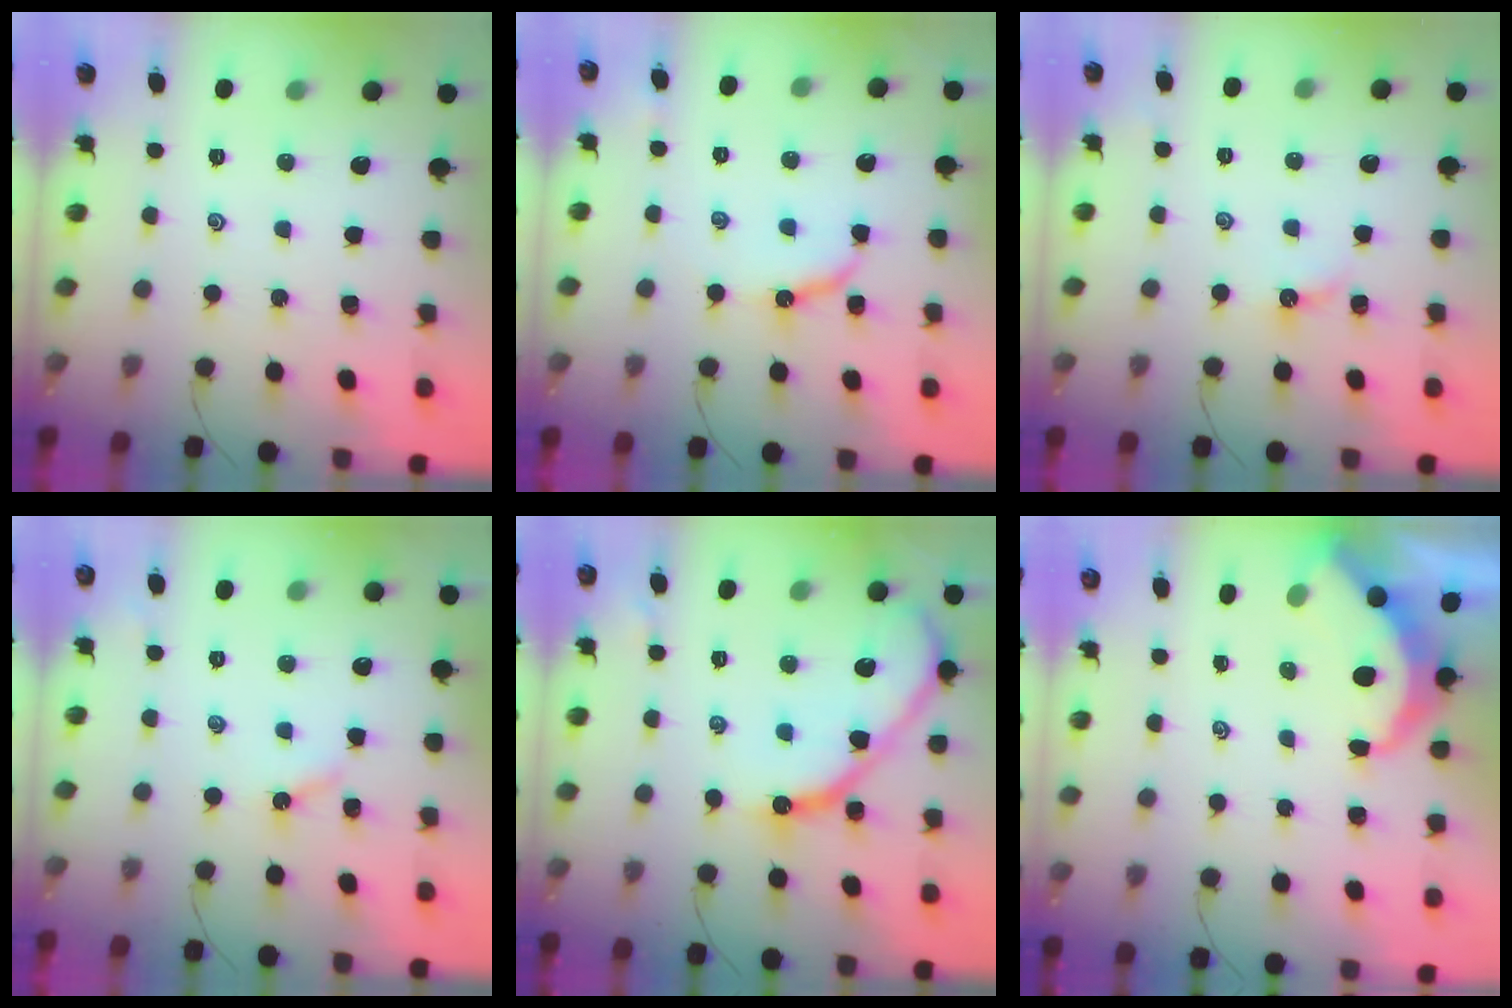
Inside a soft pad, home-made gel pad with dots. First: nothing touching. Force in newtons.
{"total": 7.6, "press": 7.6, "slide": 0.6}
{"total": 3.6, "press": 3.6, "slide": 0.3}
{"total": 3.7, "press": 3.7, "slide": 0.5}
{"total": 11.9, "press": 11.8, "slide": 1.2}
{"total": 5.1, "press": 5.0, "slide": 0.5}